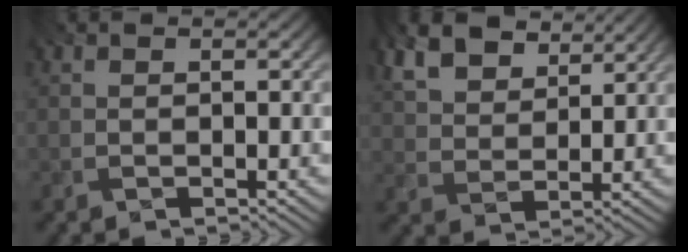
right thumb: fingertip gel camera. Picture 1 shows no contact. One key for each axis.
{"total": 9.8, "fx": 6.4, "fy": 5.0, "fz": 5.6, "tx": -0.155, "ty": 0.005, "tz": 0.111}